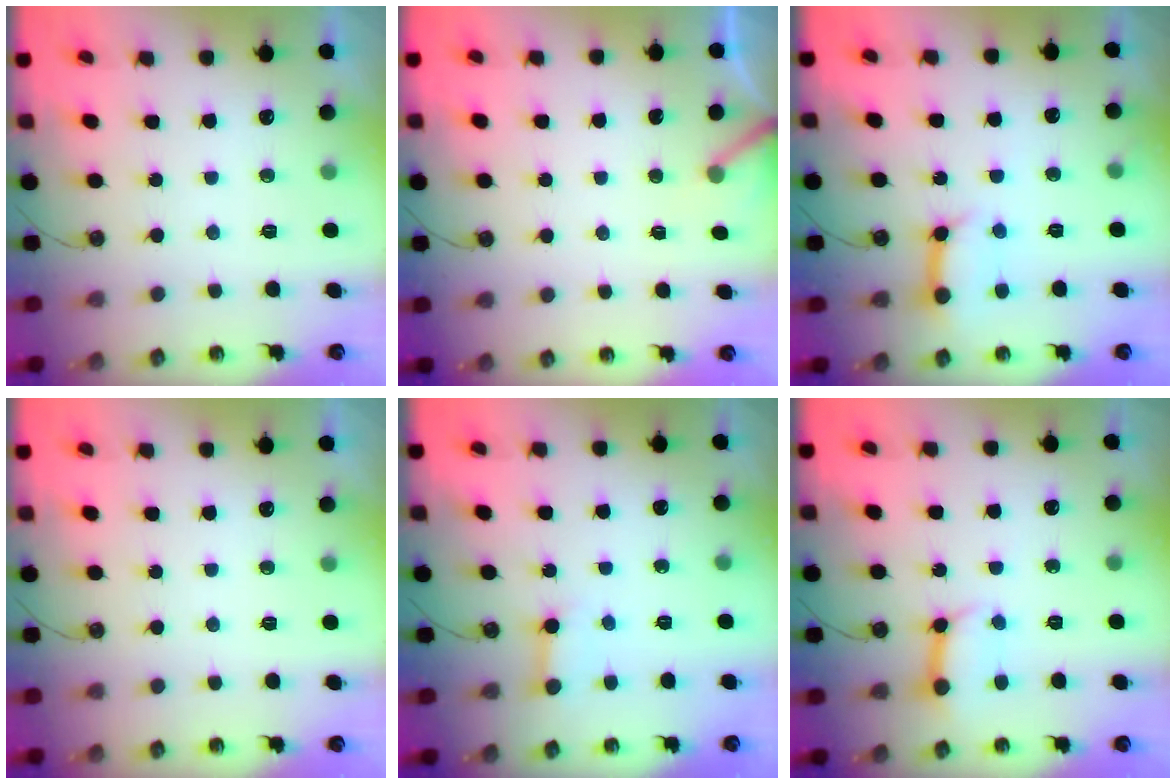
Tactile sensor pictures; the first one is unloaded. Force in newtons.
{"total": 3.7, "press": 3.7, "slide": 0.3}
{"total": 10.5, "press": 10.4, "slide": 1.2}
{"total": 0.0}
{"total": 3.6, "press": 3.5, "slide": 0.3}
{"total": 8.5, "press": 8.4, "slide": 1.1}